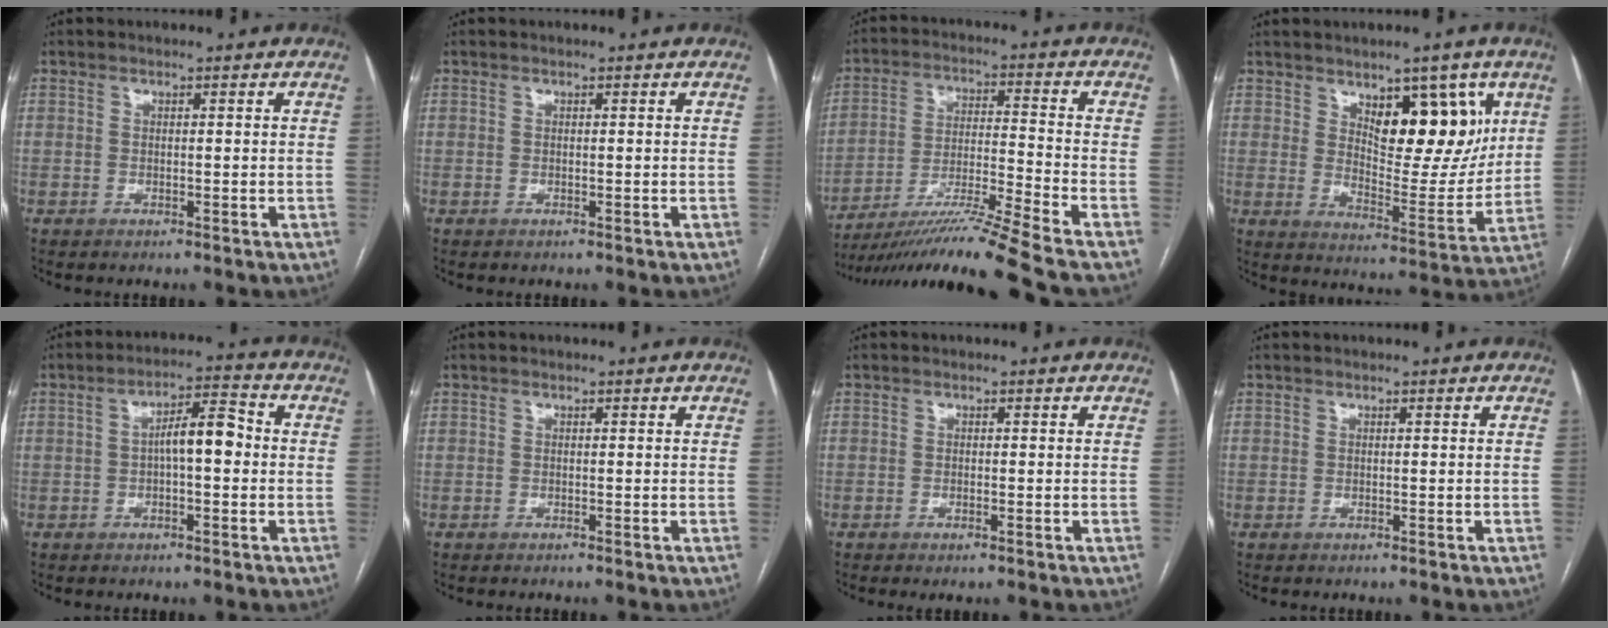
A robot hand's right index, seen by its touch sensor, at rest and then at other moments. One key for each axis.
{"total": 0.0}
{"total": 15.6, "fx": -13.2, "fy": -3.5, "fz": 7.4, "tx": -0.135, "ty": -0.011, "tz": -0.228}
{"total": 12.3, "fx": 5.7, "fy": 5.0, "fz": 9.6, "tx": -0.127, "ty": -0.005, "tz": 0.098}
{"total": 6.3, "fx": -0.1, "fy": 1.7, "fz": 6.1, "tx": -0.100, "ty": 0.027, "tz": -0.003}
{"total": 0.0}
{"total": 0.7, "fx": -0.4, "fy": 0.0, "fz": 0.5, "tx": -0.007, "ty": -0.001, "tz": -0.006}
{"total": 0.0}